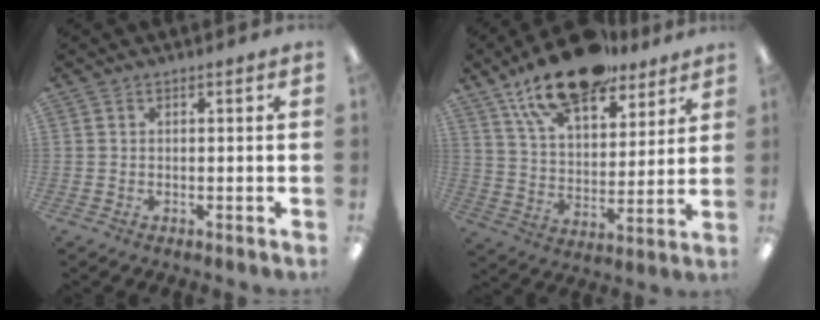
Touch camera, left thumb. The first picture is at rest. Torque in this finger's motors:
{"motor_torque": [0.47, 0.38, 1.62, -1.15, 0.54]}